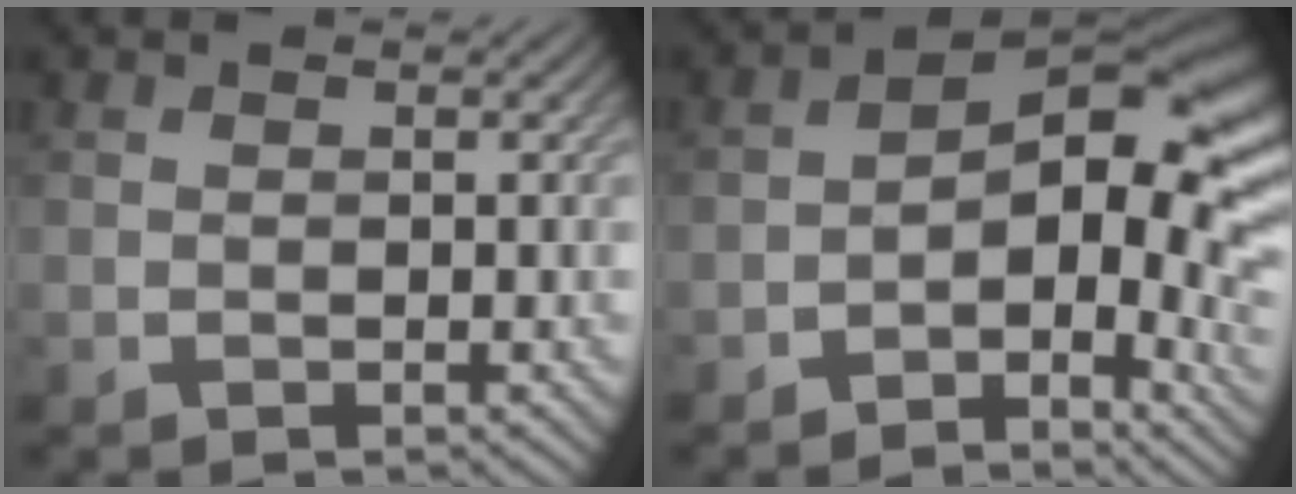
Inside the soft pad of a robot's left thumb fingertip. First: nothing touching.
{"total": 12.1, "force": [-1.9, 6.3, 10.2], "torque": [-0.123, 0.000, -0.030]}